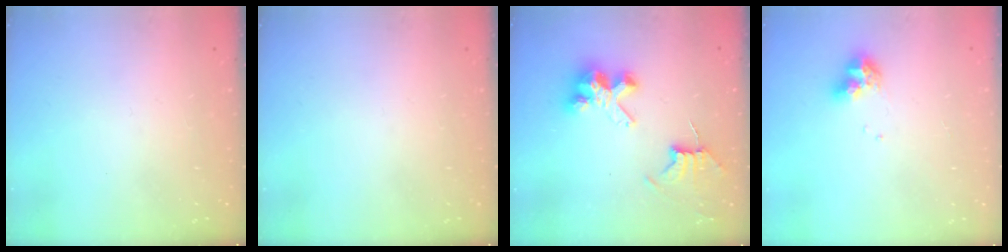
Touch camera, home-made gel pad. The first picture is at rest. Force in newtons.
{"total": 0.0}
{"total": 8.4, "press": 8.4, "slide": 0.7}
{"total": 7.8, "press": 7.8, "slide": 0.8}